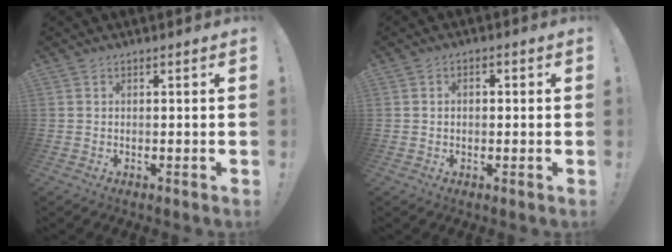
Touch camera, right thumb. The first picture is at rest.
{"total": 1.8, "force": [-0.5, 1.2, 1.2], "torque": [-0.017, 0.004, -0.012]}